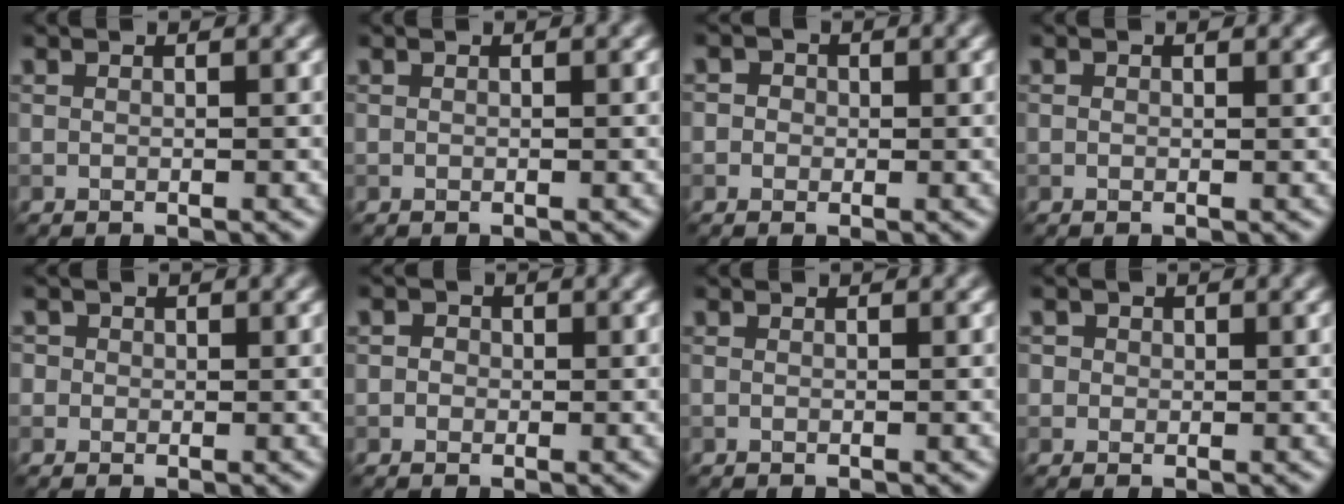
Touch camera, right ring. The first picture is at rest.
{"total": 0.0}
{"total": 2.4, "force": [0.7, 2.1, 0.9], "torque": [0.007, 0.010, -0.012]}
{"total": 0.6, "force": [0.2, 0.5, 0.4], "torque": [-0.006, -0.002, 0.000]}
{"total": 2.1, "force": [0.8, 1.8, 0.8], "torque": [-0.001, 0.011, -0.005]}
{"total": 1.6, "force": [0.3, 1.4, 0.7], "torque": [0.007, 0.006, -0.017]}
{"total": 0.0}
{"total": 2.2, "force": [0.9, 1.8, 0.8], "torque": [-0.004, 0.010, 0.003]}